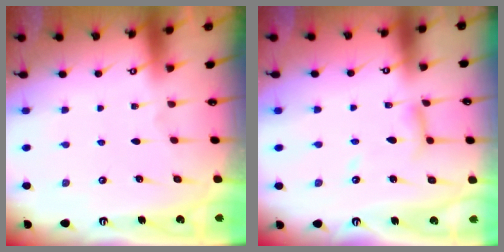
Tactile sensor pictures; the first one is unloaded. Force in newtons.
{"total": 9.0, "press": 8.9, "slide": 0.7}